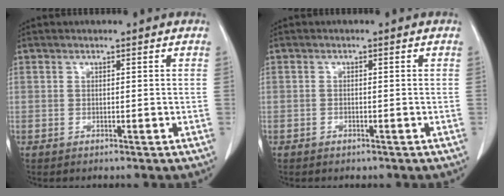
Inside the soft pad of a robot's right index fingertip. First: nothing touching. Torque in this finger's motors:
{"motor_torque": [0.20, -0.20, -0.03, 0.01]}